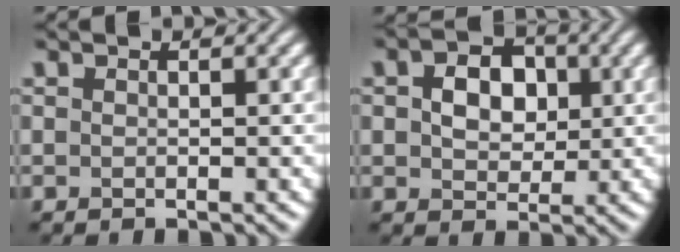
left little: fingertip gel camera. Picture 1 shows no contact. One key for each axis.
{"total": 4.4, "fx": 0.6, "fy": 3.3, "fz": 2.9, "tx": -0.055, "ty": 0.003, "tz": 0.002}